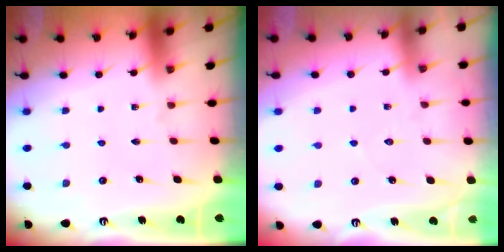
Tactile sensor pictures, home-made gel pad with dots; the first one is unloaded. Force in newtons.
{"total": 5.3, "press": 5.2, "slide": 0.6}